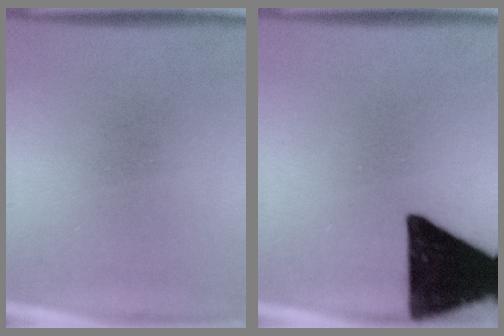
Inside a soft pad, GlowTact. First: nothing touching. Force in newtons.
{"total": 17.6}